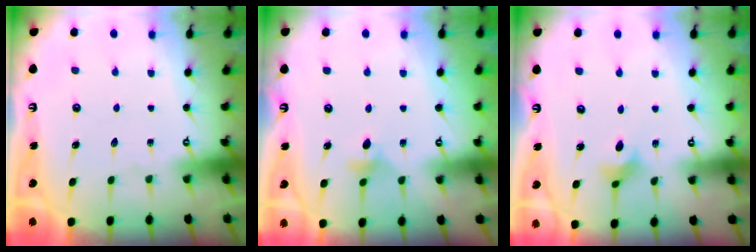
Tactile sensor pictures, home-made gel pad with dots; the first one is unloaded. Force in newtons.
{"total": 3.7, "press": 3.6, "slide": 0.5}
{"total": 2.7, "press": 2.7, "slide": 0.5}